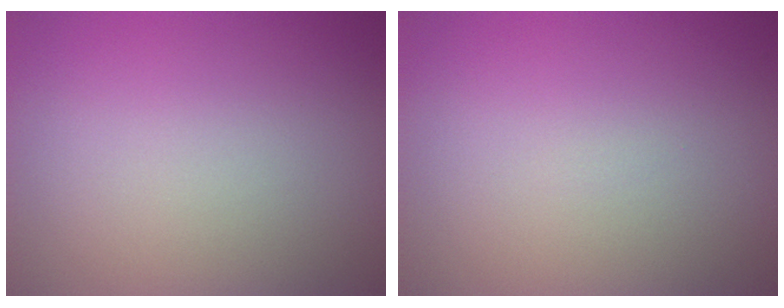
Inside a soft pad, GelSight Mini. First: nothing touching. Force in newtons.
{"total": 0.0}